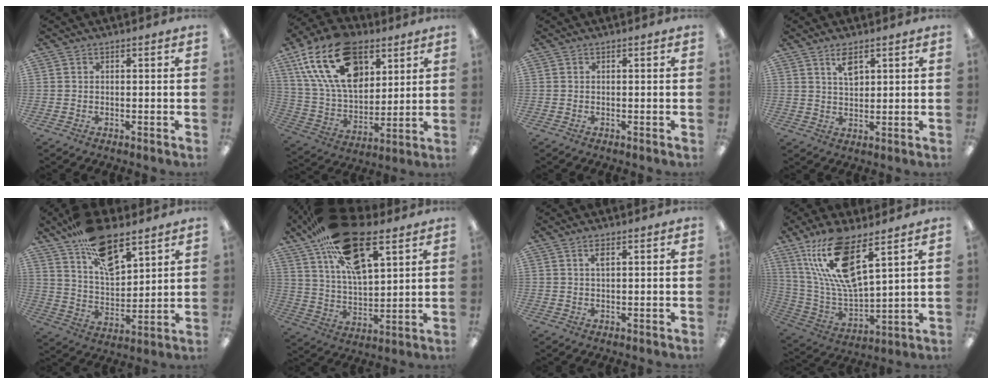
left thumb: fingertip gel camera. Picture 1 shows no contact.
{"total": 24.3, "force": [11.8, 14.6, 15.3], "torque": [-0.287, -0.045, 0.211]}
{"total": 0.0}
{"total": 5.0, "force": [3.0, 2.4, 3.2], "torque": [-0.045, -0.006, 0.048]}
{"total": 16.0, "force": [11.0, 7.3, 9.2], "torque": [-0.155, -0.055, 0.197]}
{"total": 24.1, "force": [13.7, 11.0, 16.5], "torque": [-0.285, -0.053, 0.238]}
{"total": 1.9, "force": [1.1, 0.6, 1.4], "torque": [-0.025, 0.000, 0.017]}
{"total": 16.8, "force": [10.2, 5.0, 12.4], "torque": [-0.270, -0.050, 0.174]}